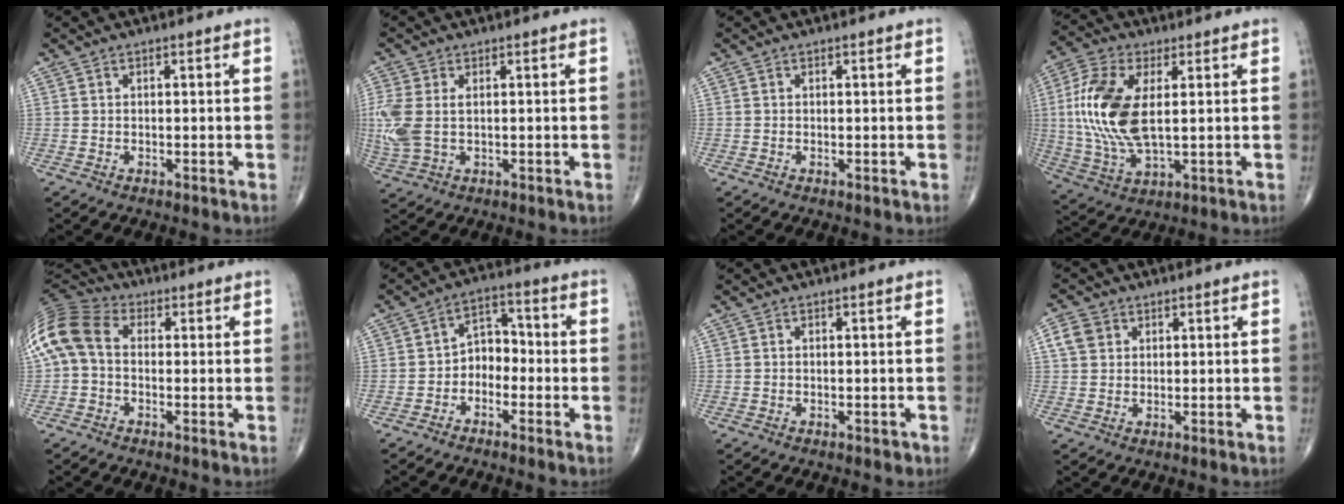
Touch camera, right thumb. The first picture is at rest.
{"total": 7.8, "force": [0.5, 4.7, 6.2], "torque": [-0.175, 0.006, 0.020]}
{"total": 0.0}
{"total": 15.5, "force": [2.0, 7.3, 13.5], "torque": [-0.297, -0.004, 0.043]}
{"total": 12.3, "force": [0.3, 8.8, 8.6], "torque": [-0.180, 0.031, -0.008]}
{"total": 5.8, "force": [-2.1, 4.3, 3.3], "torque": [-0.024, 0.038, -0.052]}
{"total": 0.7, "force": [-0.4, 0.4, 0.4], "torque": [-0.004, 0.000, -0.006]}
{"total": 4.1, "force": [1.4, 3.4, 1.8], "torque": [-0.025, 0.003, 0.027]}